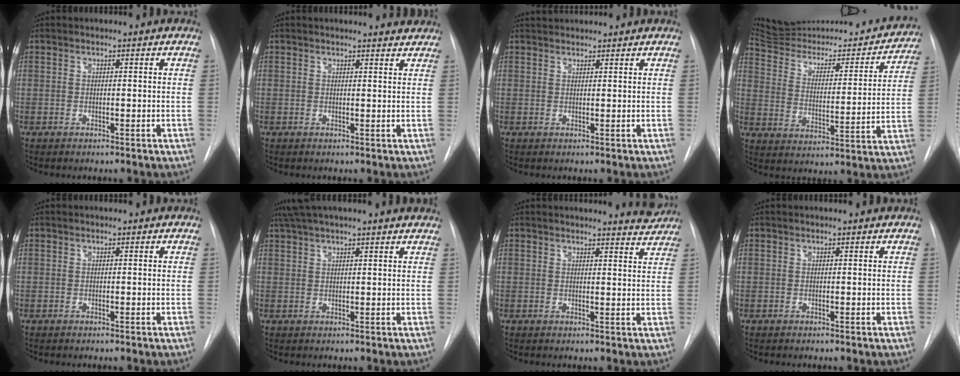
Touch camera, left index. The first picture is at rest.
{"total": 2.5, "force": [2.5, 0.3, 0.2], "torque": [-0.008, -0.003, 0.015]}
{"total": 2.3, "force": [2.2, 0.4, 0.4], "torque": [-0.009, 0.030, 0.040]}
{"total": 23.4, "force": [22.0, 4.7, 6.6], "torque": [-0.099, -0.044, 0.304]}
{"total": 0.0}
{"total": 11.3, "force": [9.7, -0.2, 5.8], "torque": [-0.105, 0.038, 0.132]}
{"total": 3.5, "force": [3.4, -0.3, 0.0], "torque": [-0.006, -0.027, 0.028]}
{"total": 0.0}